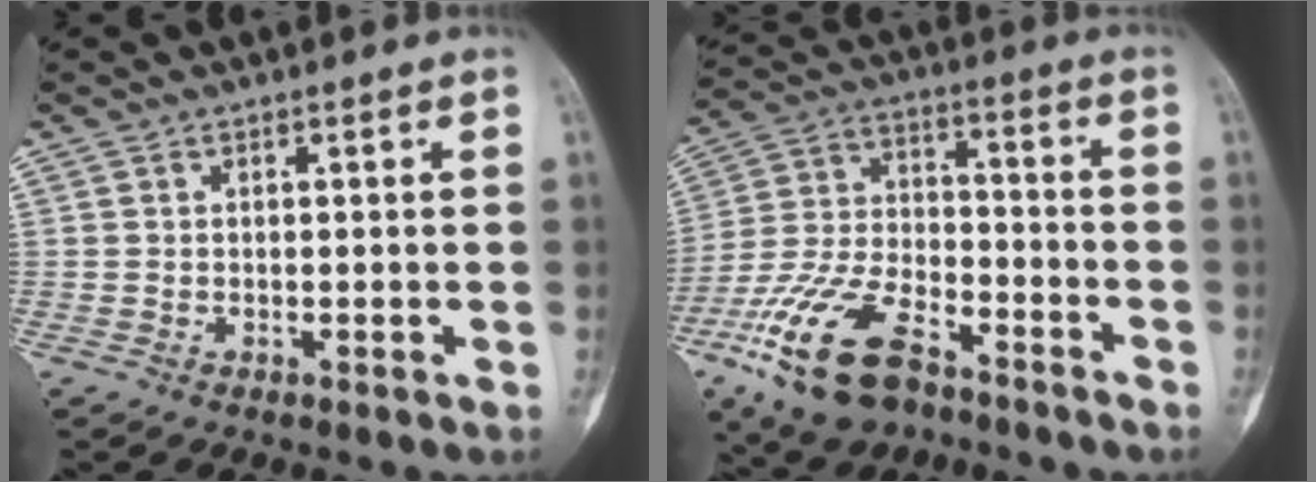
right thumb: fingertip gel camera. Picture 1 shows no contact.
{"total": 17.5, "force": [-10.5, 8.3, 11.3], "torque": [-0.229, 0.048, -0.196]}